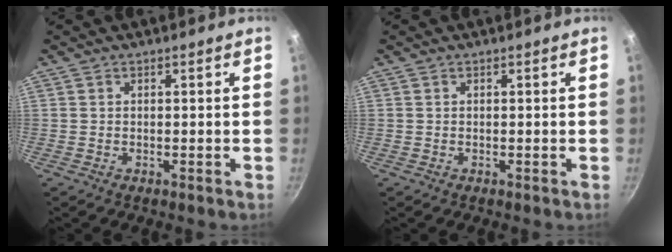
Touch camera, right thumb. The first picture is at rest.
{"total": 0.0}